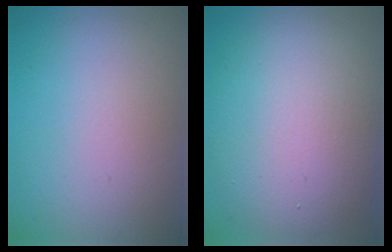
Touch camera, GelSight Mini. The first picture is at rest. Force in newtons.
{"total": 11.1, "press": 11.1, "slide": 0.5}